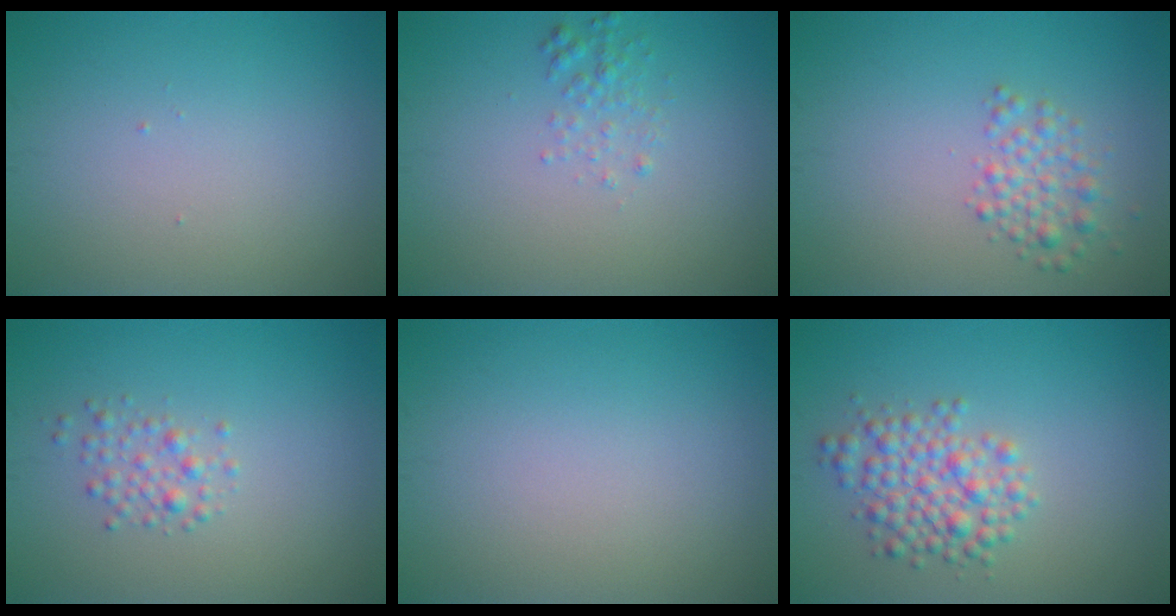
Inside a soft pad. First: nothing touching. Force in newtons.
{"total": 1.4, "press": 1.4, "slide": 0.1}
{"total": 2.3, "press": 2.3, "slide": 0.1}
{"total": 1.6, "press": 1.6, "slide": 0.1}
{"total": 0.0}
{"total": 3.9, "press": 3.9, "slide": 0.2}